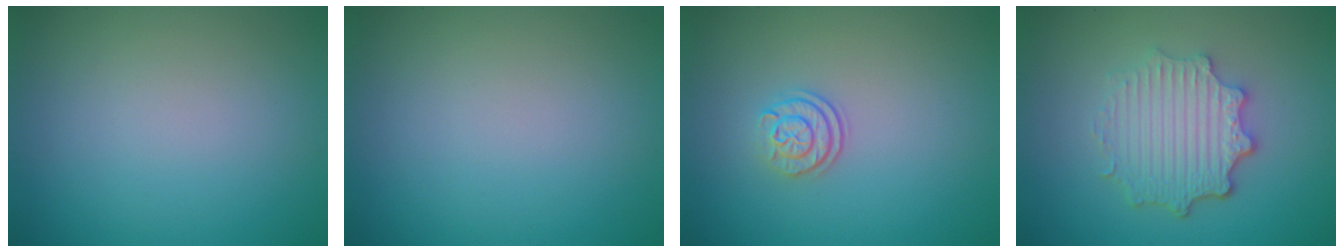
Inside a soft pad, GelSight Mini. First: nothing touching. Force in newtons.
{"total": 0.0}
{"total": 2.1, "press": 1.7, "slide": 1.3}
{"total": 4.8, "press": 3.7, "slide": 3.1}